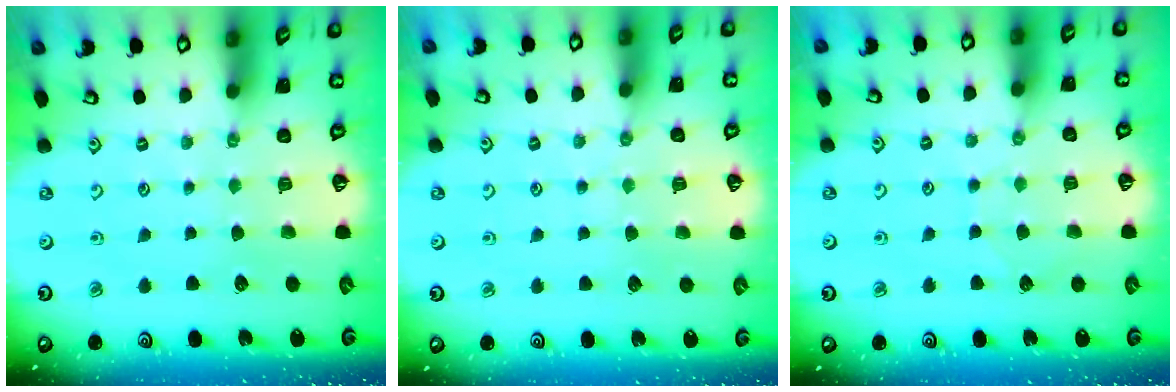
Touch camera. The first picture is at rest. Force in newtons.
{"total": 2.9, "press": 2.9, "slide": 0.5}
{"total": 5.7, "press": 5.7, "slide": 0.5}